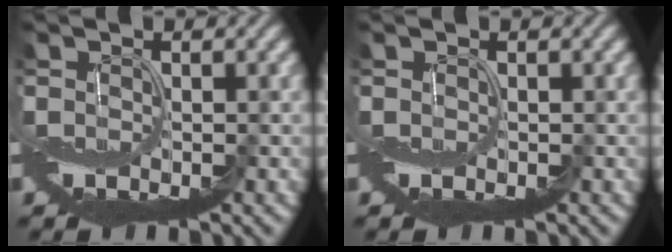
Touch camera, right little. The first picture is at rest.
{"total": 0.0}